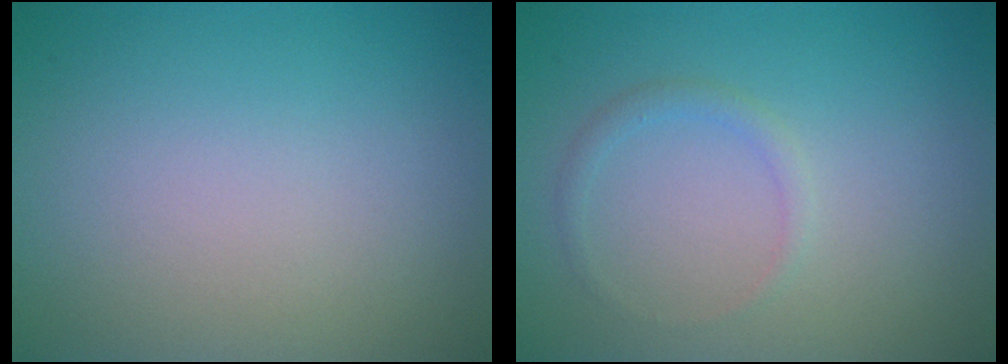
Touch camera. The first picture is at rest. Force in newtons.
{"total": 1.1, "press": 1.1, "slide": 0.1}